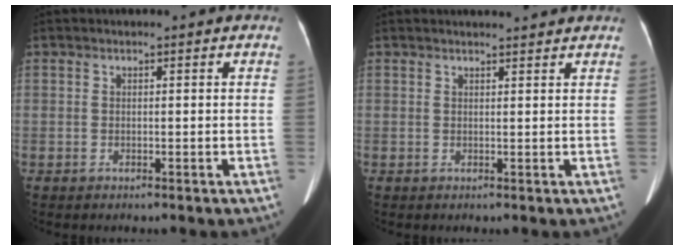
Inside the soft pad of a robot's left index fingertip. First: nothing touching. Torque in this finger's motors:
{"motor_torque": [0.43, -1.02, 0.03, 0.02]}